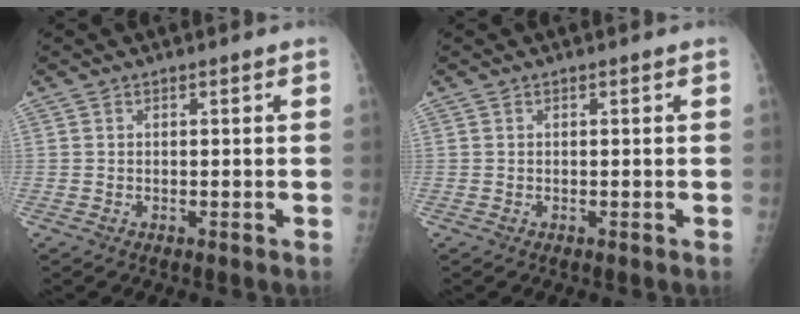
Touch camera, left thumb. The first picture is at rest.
{"total": 0.0}